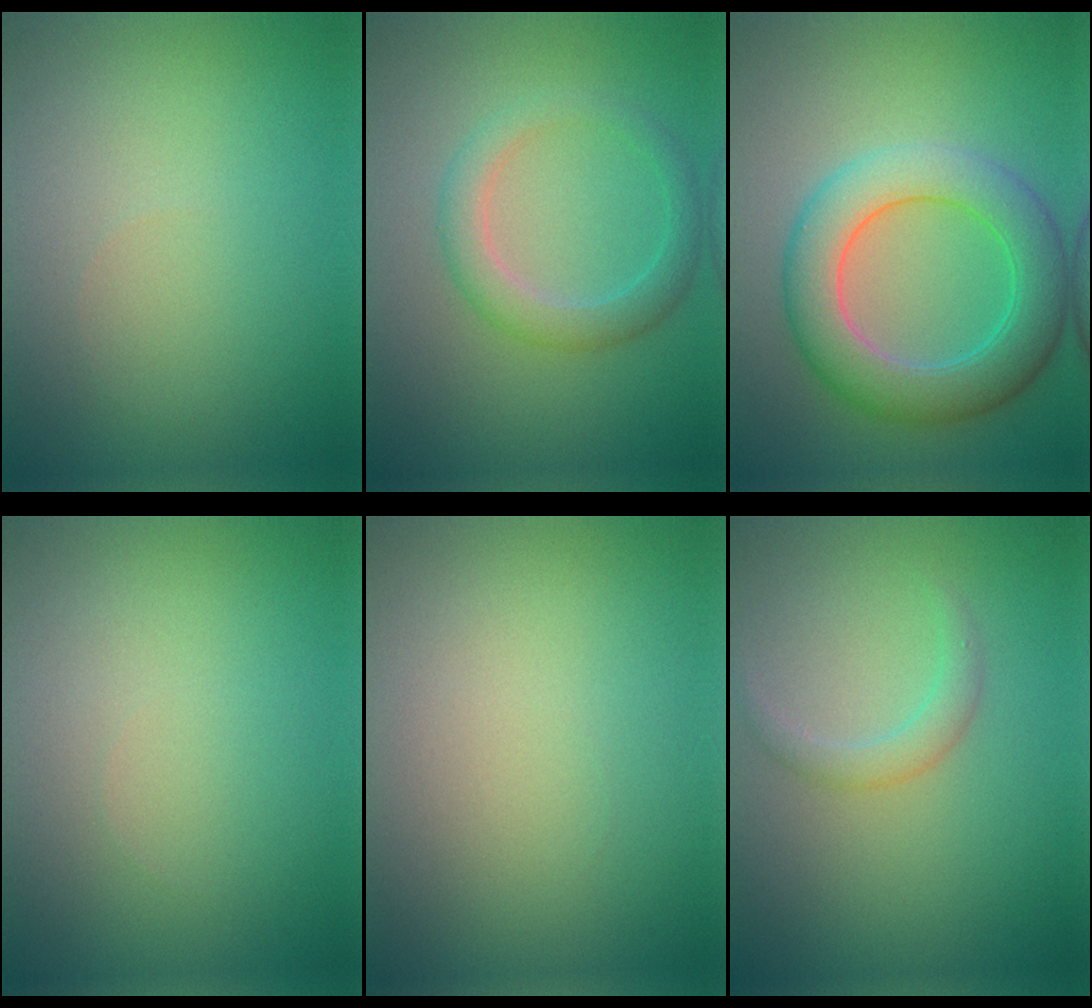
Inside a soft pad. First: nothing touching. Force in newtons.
{"total": 3.0, "press": 3.0, "slide": 0.1}
{"total": 7.2, "press": 7.2, "slide": 0.4}
{"total": 0.0}
{"total": 0.0}
{"total": 1.6, "press": 1.6, "slide": 0.1}